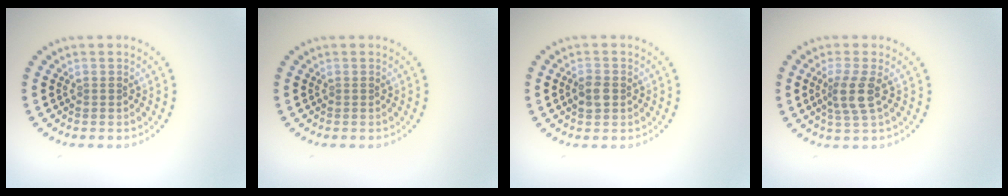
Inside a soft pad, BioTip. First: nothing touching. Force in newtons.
{"total": 0.0}
{"total": 1.8, "press": 1.8, "slide": 0.3}
{"total": 2.7, "press": 2.2, "slide": 1.6}